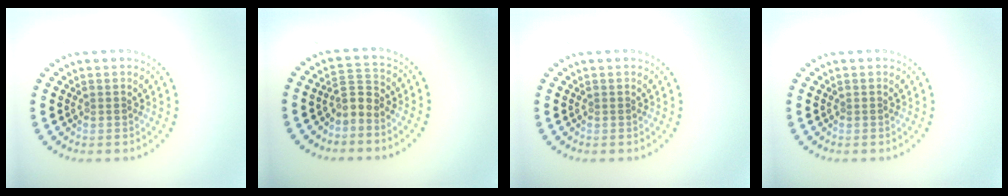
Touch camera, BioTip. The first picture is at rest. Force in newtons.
{"total": 2.0, "press": 1.4, "slide": 1.4}
{"total": 0.0}
{"total": 0.0}